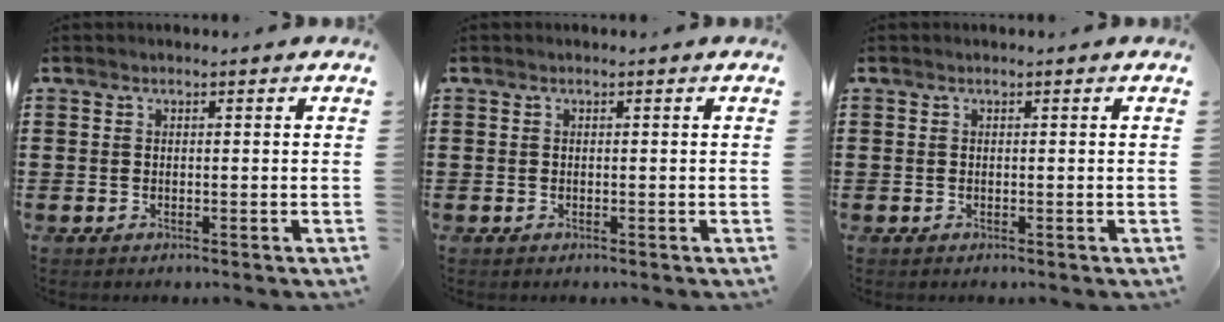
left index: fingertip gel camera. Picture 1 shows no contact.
{"total": 0.0}
{"total": 0.0}